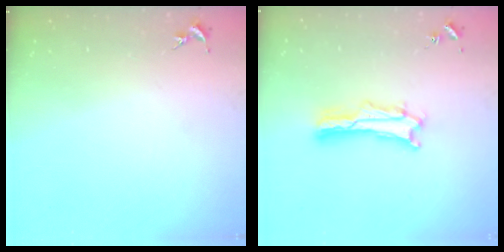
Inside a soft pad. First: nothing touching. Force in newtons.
{"total": 2.7, "press": 2.7, "slide": 0.4}